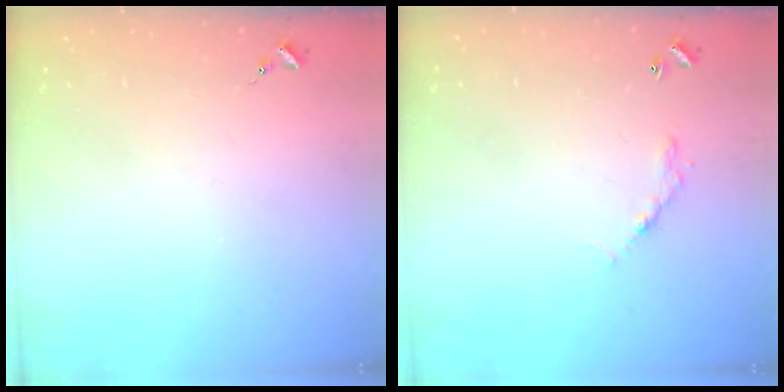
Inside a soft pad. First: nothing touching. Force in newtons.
{"total": 5.1, "press": 5.1, "slide": 0.4}